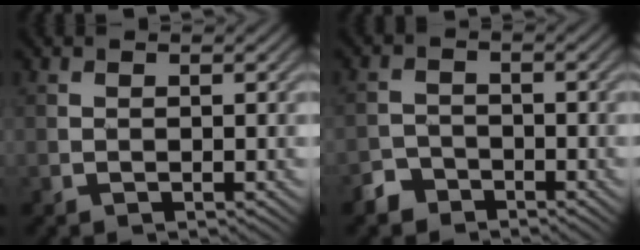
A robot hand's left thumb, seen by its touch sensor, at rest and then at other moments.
{"total": 2.9, "force": [-2.3, 1.7, 0.6], "torque": [-0.009, 0.001, -0.053]}